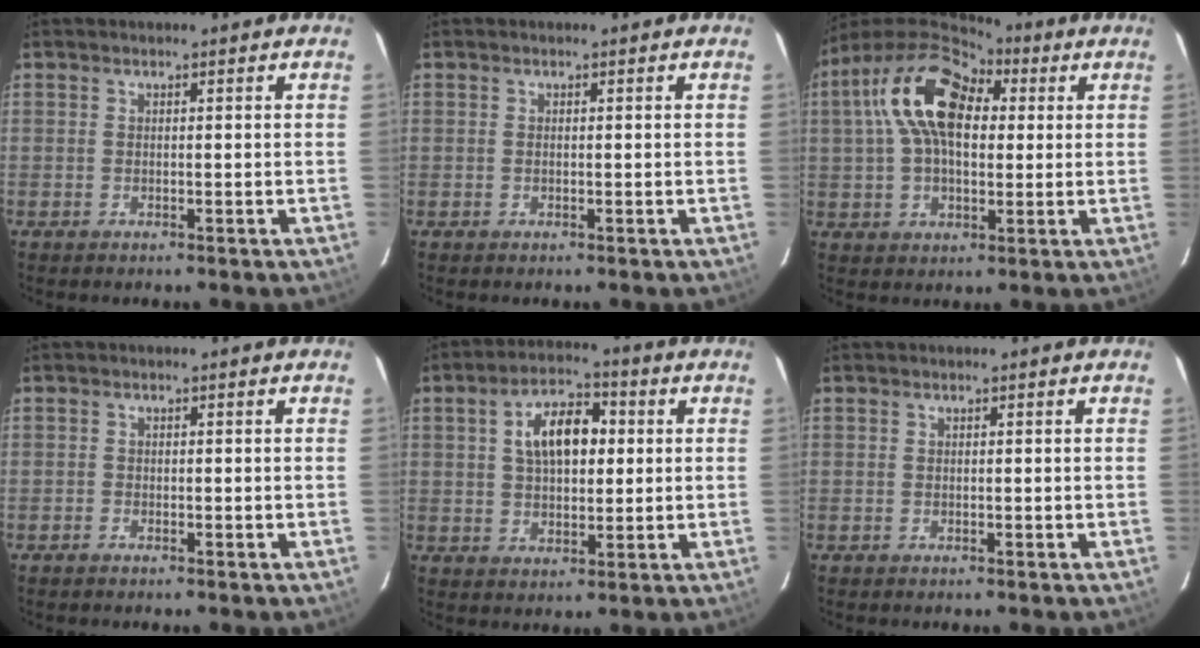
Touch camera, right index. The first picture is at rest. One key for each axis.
{"total": 0.0}
{"total": 17.1, "fx": 4.6, "fy": 9.8, "fz": 13.3, "tx": -0.248, "ty": 0.032, "tz": 0.070}
{"total": 0.6, "fx": -0.6, "fy": 0.2, "fz": 0.0, "tx": -0.004, "ty": 0.000, "tz": -0.014}
{"total": 9.6, "fx": 2.0, "fy": 5.3, "fz": 7.8, "tx": -0.132, "ty": 0.026, "tz": 0.035}
{"total": 0.0}